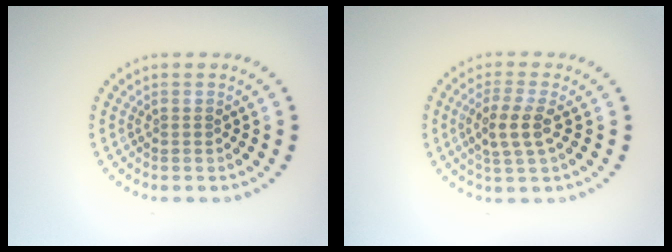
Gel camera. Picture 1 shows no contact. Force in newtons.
{"total": 3.0, "press": 2.8, "slide": 1.2}